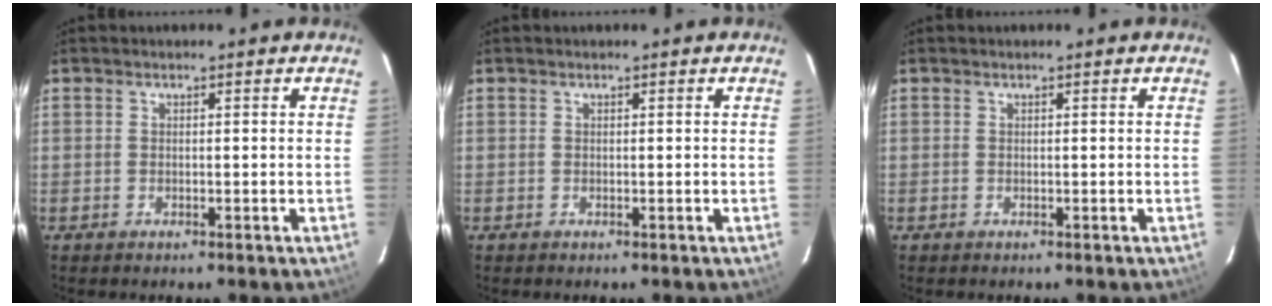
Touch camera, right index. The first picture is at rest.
{"total": 0.0}
{"total": 0.0}